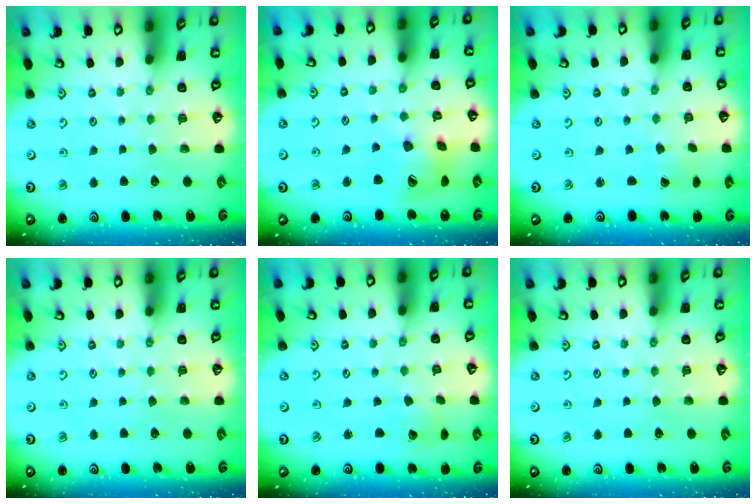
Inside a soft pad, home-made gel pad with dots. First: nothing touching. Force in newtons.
{"total": 15.5, "press": 15.4, "slide": 2.4}
{"total": 0.0}
{"total": 0.0}
{"total": 2.7, "press": 2.7, "slide": 0.2}
{"total": 0.0}